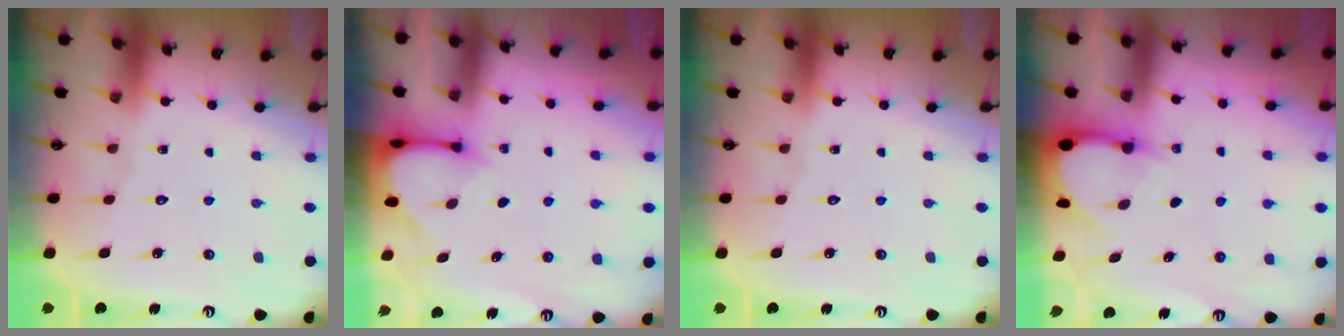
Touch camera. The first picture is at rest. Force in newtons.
{"total": 3.3, "press": 3.3, "slide": 0.2}
{"total": 0.0}
{"total": 3.0, "press": 2.9, "slide": 0.2}